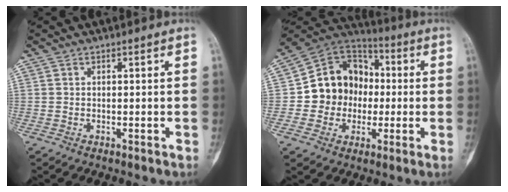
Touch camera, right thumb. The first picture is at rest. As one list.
[{"total": 14.9, "force": [-1.1, 13.1, 6.9], "torque": [-0.060, 0.034, -0.024]}]